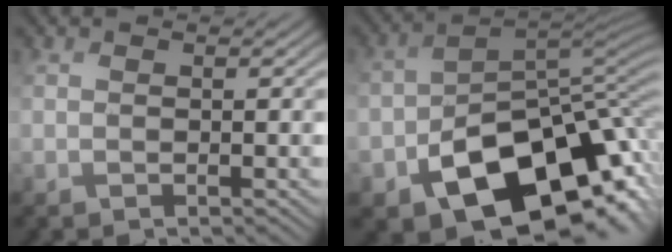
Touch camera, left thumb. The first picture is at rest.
{"total": 14.7, "force": [-8.7, 8.6, 8.2], "torque": [-0.139, -0.042, -0.122]}